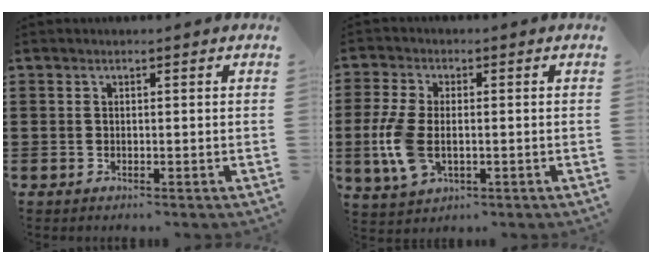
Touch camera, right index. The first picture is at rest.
{"total": 7.3, "force": [-1.0, 4.0, 6.0], "torque": [-0.147, -0.005, -0.023]}